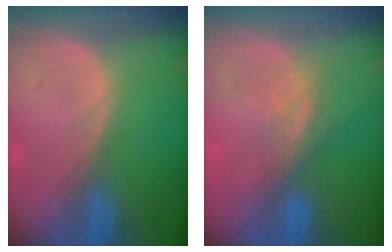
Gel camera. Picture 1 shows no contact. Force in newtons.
{"total": 3.0, "press": 2.6, "slide": 1.5}